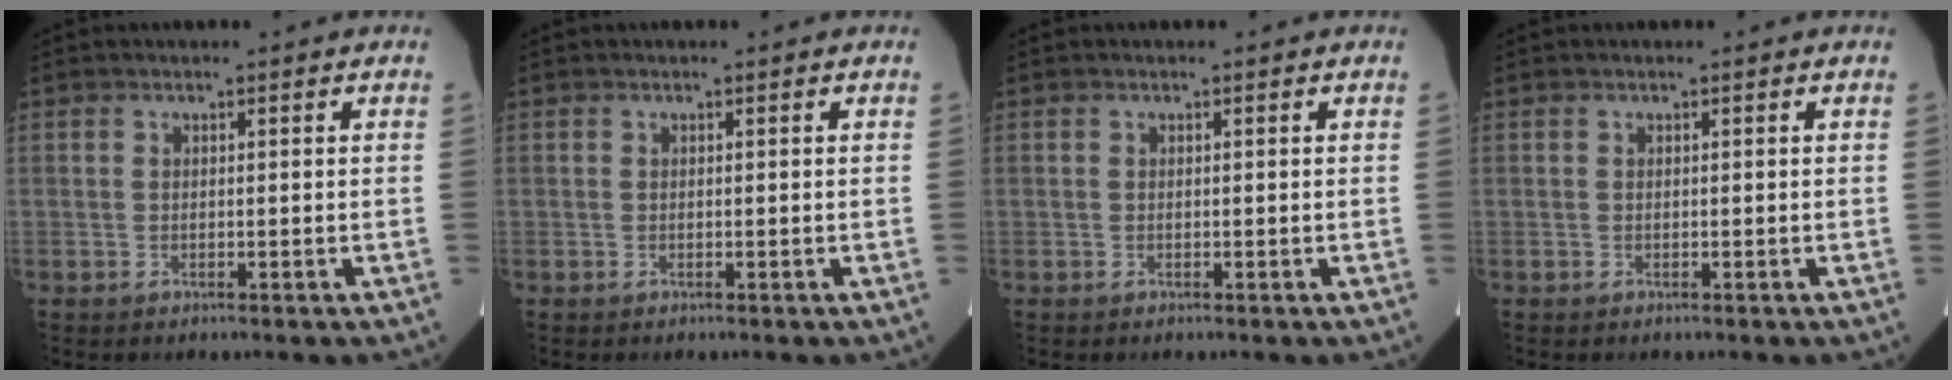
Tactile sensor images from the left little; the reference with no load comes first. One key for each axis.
{"total": 0.0}
{"total": 0.0}
{"total": 0.0}